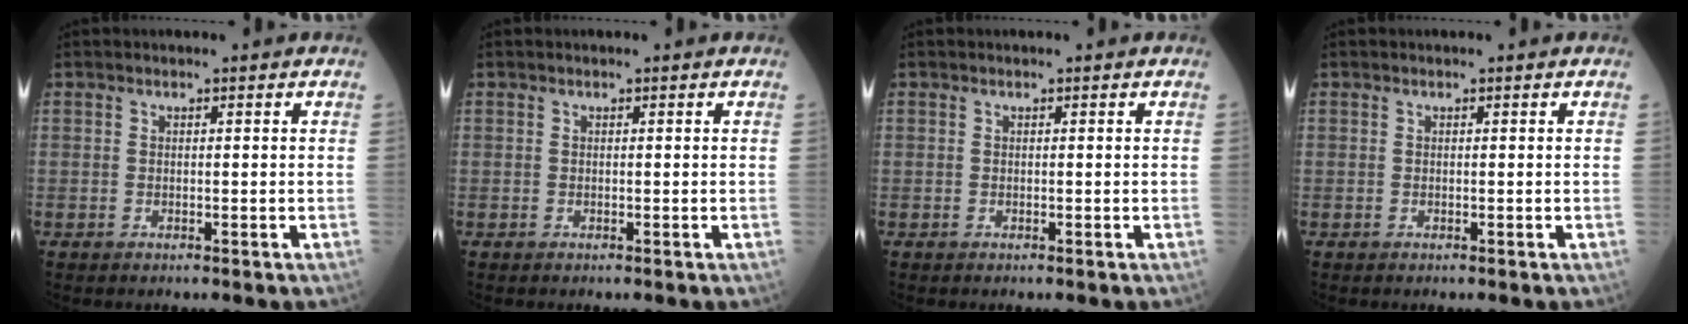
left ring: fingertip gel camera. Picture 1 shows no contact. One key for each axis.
{"total": 0.0}
{"total": 0.0}
{"total": 0.0}